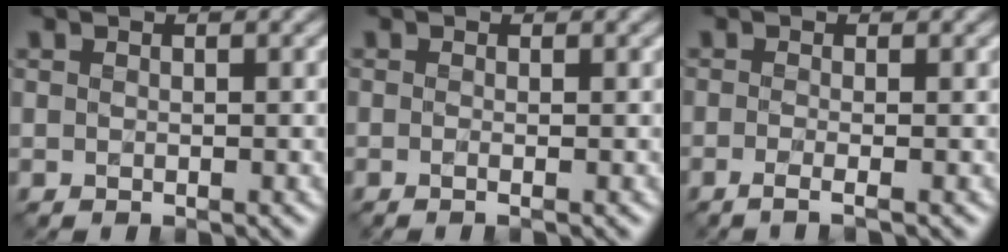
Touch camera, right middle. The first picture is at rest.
{"total": 1.3, "force": [-0.2, 0.6, 1.1], "torque": [-0.010, -0.012, -0.018]}
{"total": 2.0, "force": [-0.8, 0.7, 1.7], "torque": [-0.017, -0.008, -0.025]}